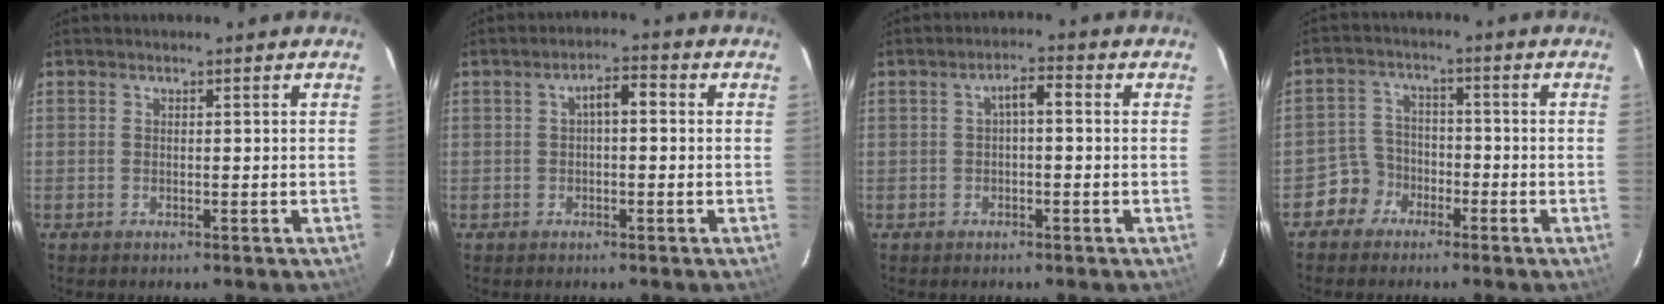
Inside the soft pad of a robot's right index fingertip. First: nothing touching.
{"total": 3.4, "force": [0.1, 1.6, 3.0], "torque": [-0.053, 0.016, 0.002]}
{"total": 2.9, "force": [-0.1, 1.1, 2.7], "torque": [-0.050, 0.013, -0.001]}
{"total": 5.1, "force": [-3.2, 4.0, -0.2], "torque": [-0.002, 0.024, -0.061]}